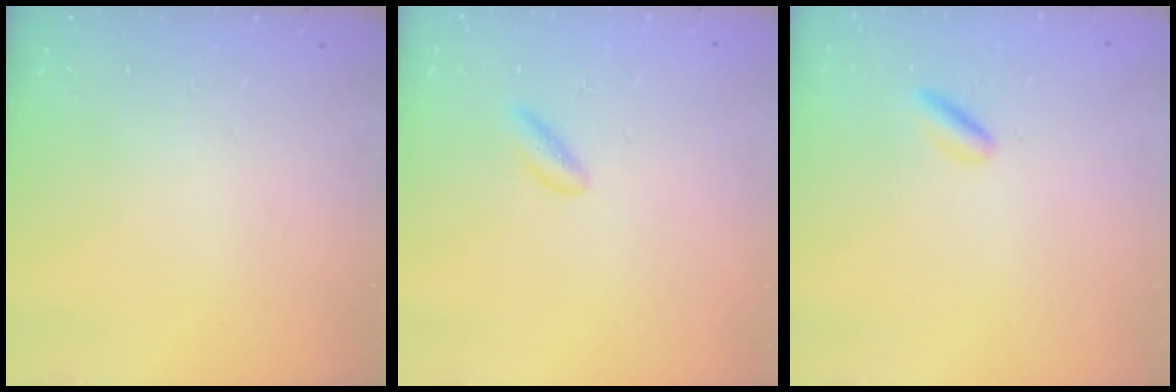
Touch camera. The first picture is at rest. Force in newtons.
{"total": 1.4, "press": 1.3, "slide": 0.3}
{"total": 2.0, "press": 2.0, "slide": 0.3}